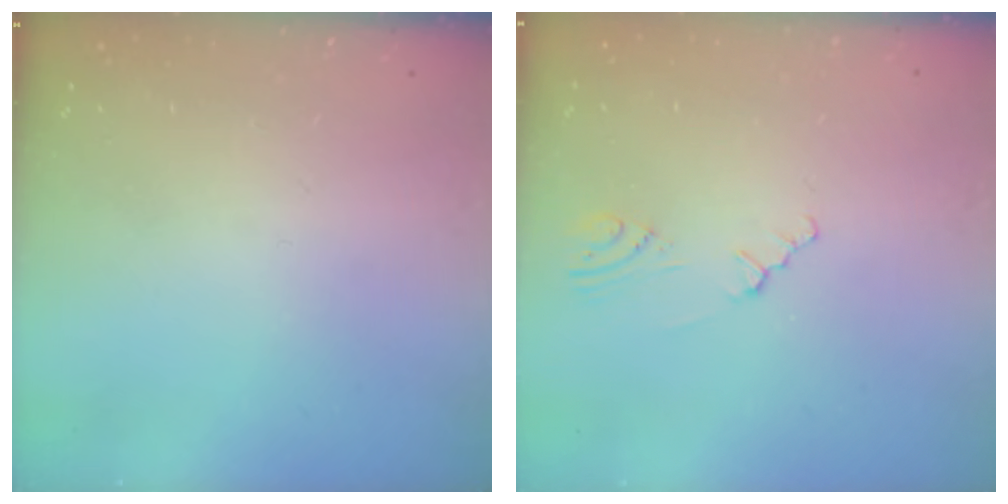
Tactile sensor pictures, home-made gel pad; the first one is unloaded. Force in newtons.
{"total": 1.0, "press": 0.9, "slide": 0.4}